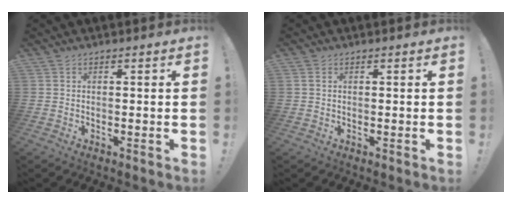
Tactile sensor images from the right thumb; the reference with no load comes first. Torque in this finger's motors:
{"motor_torque": [-0.17, 0.06, 0.01, -0.02, 0.07]}